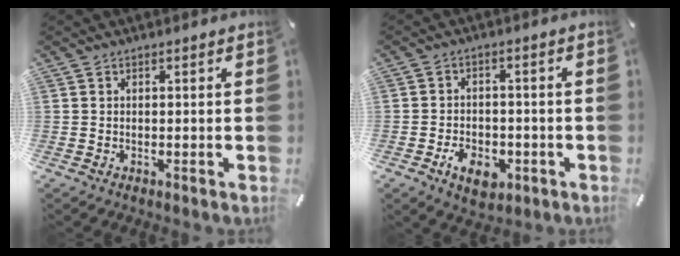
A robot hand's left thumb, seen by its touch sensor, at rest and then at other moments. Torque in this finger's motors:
{"motor_torque": [-0.16, 0.26, 0.30, 0.29, 0.03]}